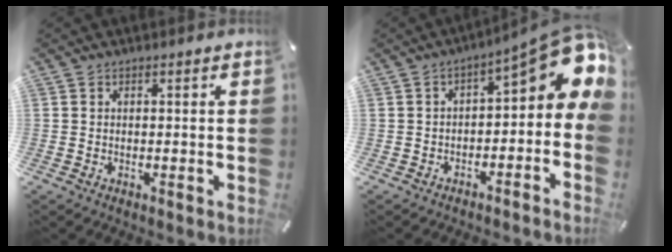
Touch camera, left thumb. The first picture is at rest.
{"total": 12.7, "force": [4.2, 5.2, 10.9], "torque": [-0.124, -0.036, 0.065]}